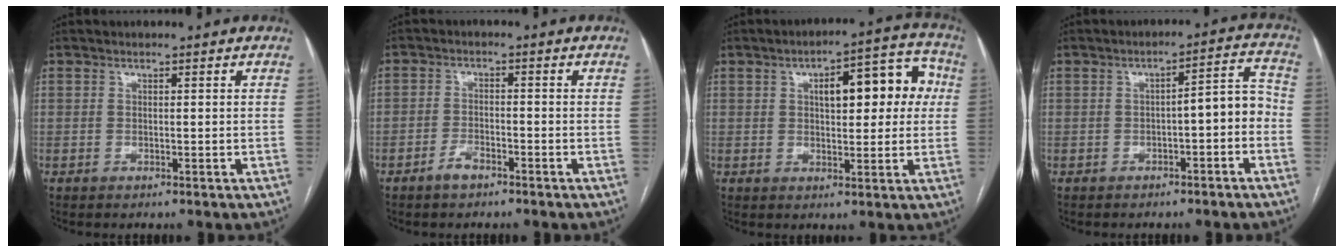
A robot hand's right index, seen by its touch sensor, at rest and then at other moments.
{"total": 2.7, "force": [-2.0, 1.3, 1.2], "torque": [-0.021, 0.005, -0.036]}
{"total": 11.3, "force": [2.5, 4.4, 10.1], "torque": [-0.125, 0.038, 0.032]}
{"total": 7.6, "force": [-2.1, 1.7, 7.1], "torque": [-0.090, 0.039, -0.029]}